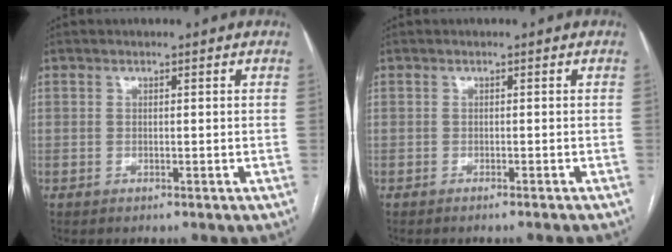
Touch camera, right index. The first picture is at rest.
{"total": 2.0, "force": [-1.7, -0.3, 0.9], "torque": [-0.012, 0.002, -0.022]}